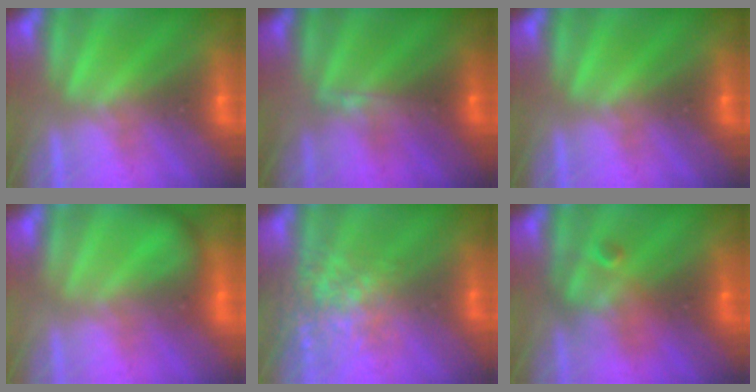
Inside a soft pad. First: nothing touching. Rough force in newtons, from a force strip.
{"total": 2.8}
{"total": 0.0}
{"total": 2.2}
{"total": 3.8}
{"total": 2.6}